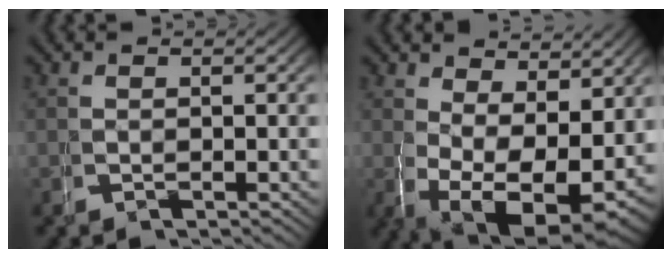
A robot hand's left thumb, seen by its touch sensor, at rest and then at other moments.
{"total": 9.5, "force": [-2.1, 6.3, 6.8], "torque": [-0.138, -0.075, 0.005]}